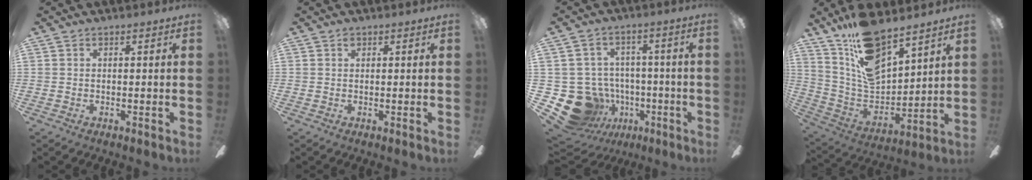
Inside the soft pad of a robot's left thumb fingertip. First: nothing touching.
{"total": 0.9, "force": [0.5, 0.6, 0.5], "torque": [-0.012, 0.003, 0.009]}
{"total": 15.2, "force": [-6.1, 12.7, 5.6], "torque": [-0.131, 0.033, -0.080]}
{"total": 15.6, "force": [11.4, 6.2, 8.6], "torque": [-0.170, -0.074, 0.210]}